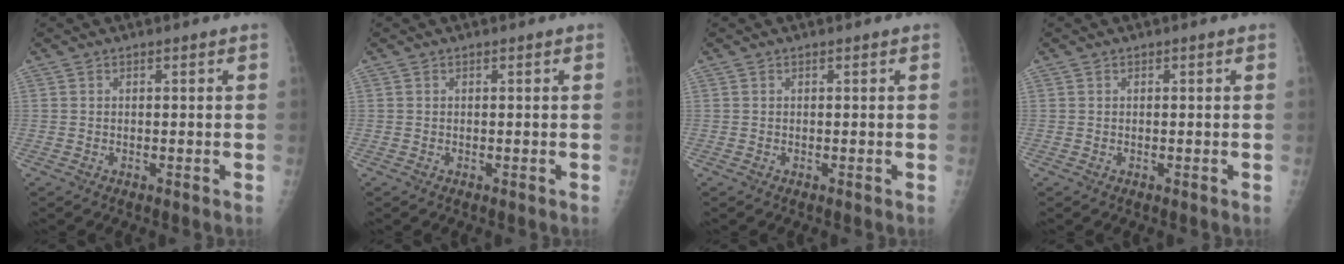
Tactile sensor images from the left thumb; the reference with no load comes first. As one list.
[{"total": 0.0}, {"total": 0.0}, {"total": 0.0}]